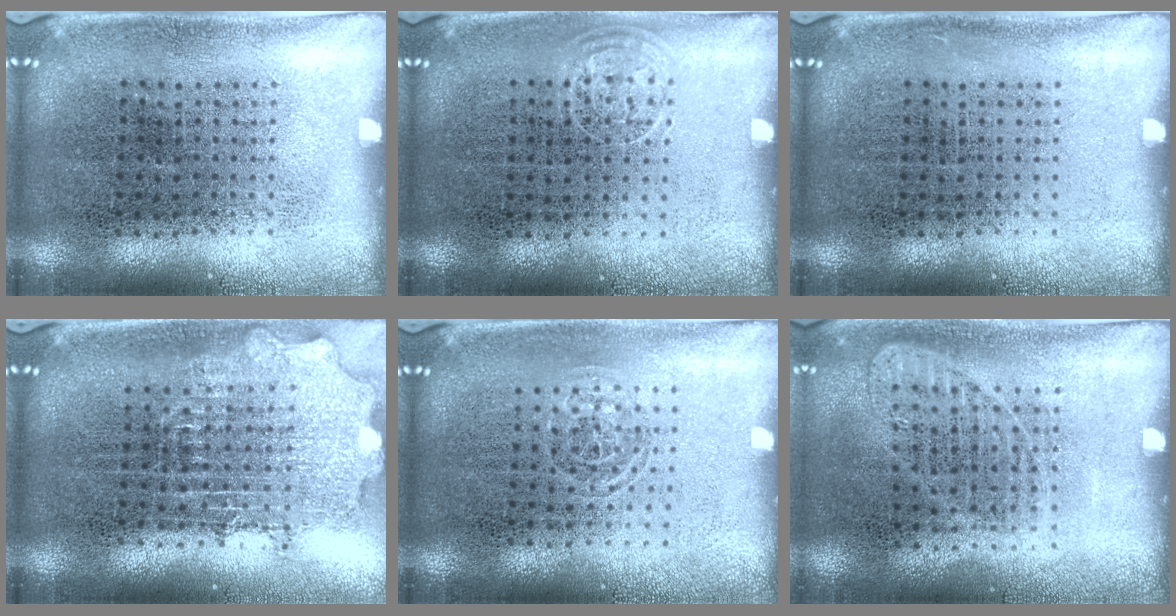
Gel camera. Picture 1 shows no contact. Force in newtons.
{"total": 0.8, "press": 0.6, "slide": 0.5}
{"total": 0.0}
{"total": 2.0, "press": 1.6, "slide": 1.2}
{"total": 0.7, "press": 0.5, "slide": 0.6}
{"total": 1.0, "press": 0.9, "slide": 0.3}